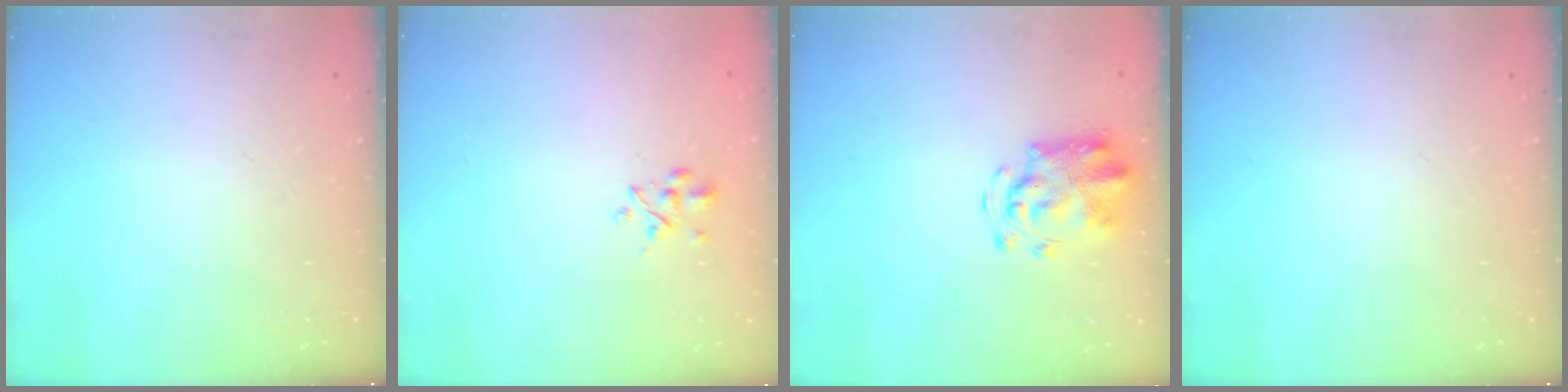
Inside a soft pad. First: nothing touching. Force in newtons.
{"total": 2.3, "press": 2.2, "slide": 0.9}
{"total": 4.7, "press": 4.6, "slide": 1.1}
{"total": 0.0}